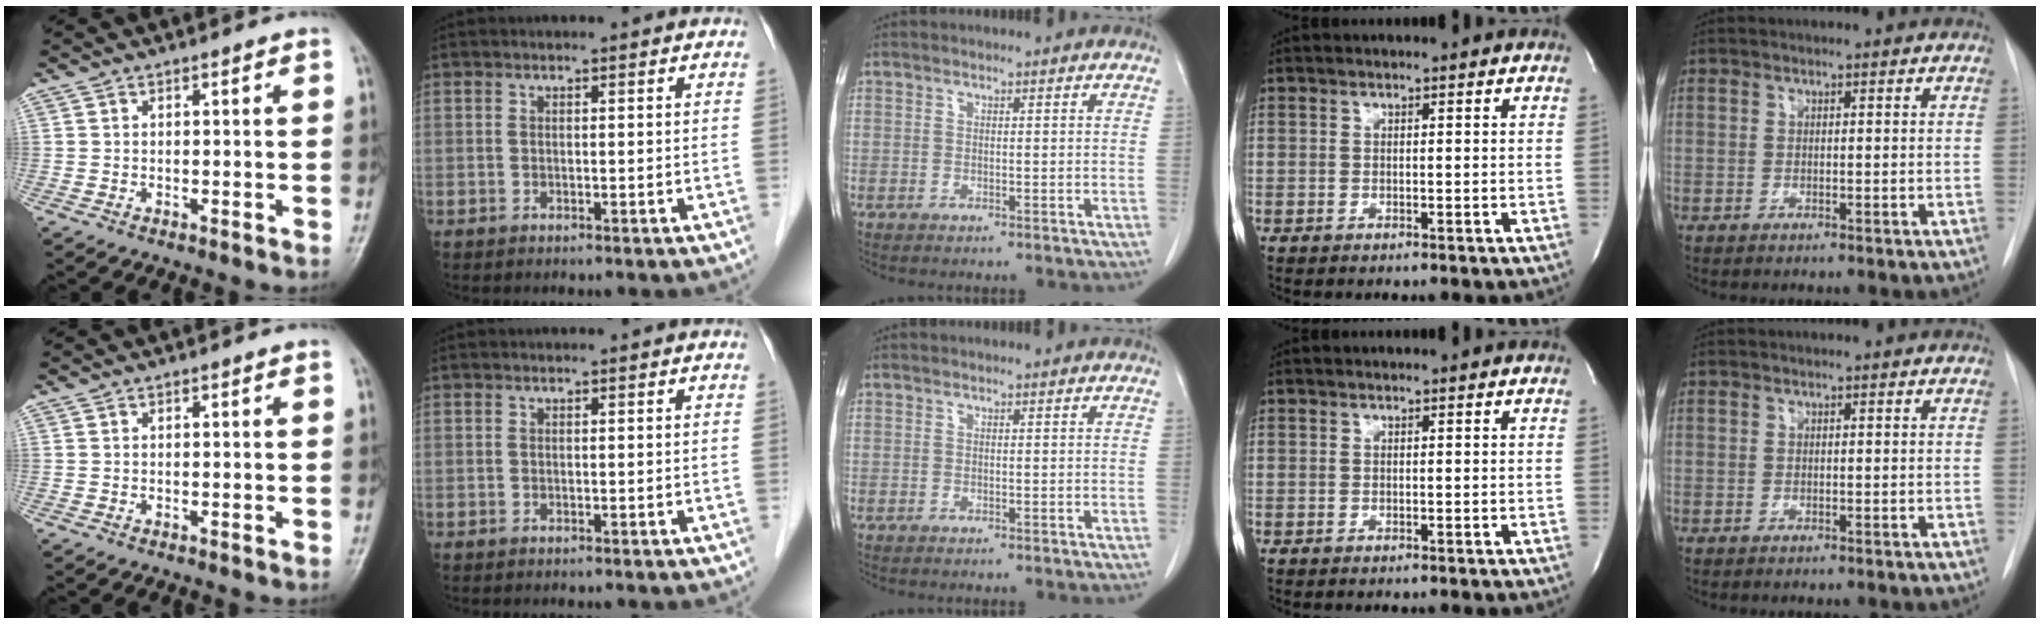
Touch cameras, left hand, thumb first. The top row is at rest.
{}